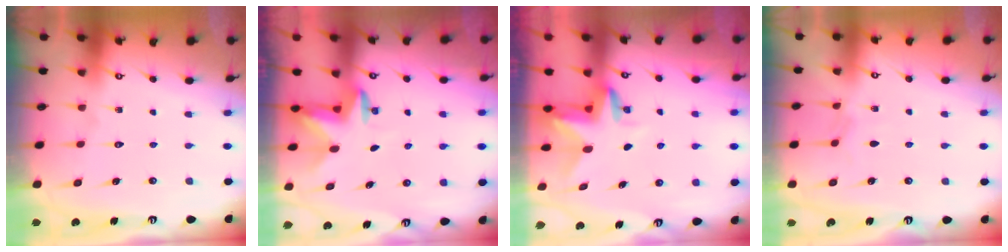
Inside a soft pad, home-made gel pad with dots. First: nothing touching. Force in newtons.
{"total": 2.8, "press": 2.8, "slide": 0.2}
{"total": 3.1, "press": 3.0, "slide": 0.3}
{"total": 2.2, "press": 2.1, "slide": 0.4}